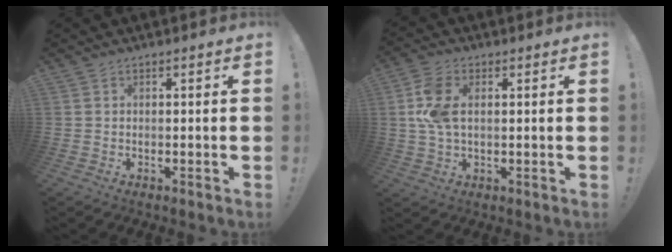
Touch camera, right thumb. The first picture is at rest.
{"total": 9.0, "force": [1.5, 5.2, 7.2], "torque": [-0.151, 0.000, 0.029]}